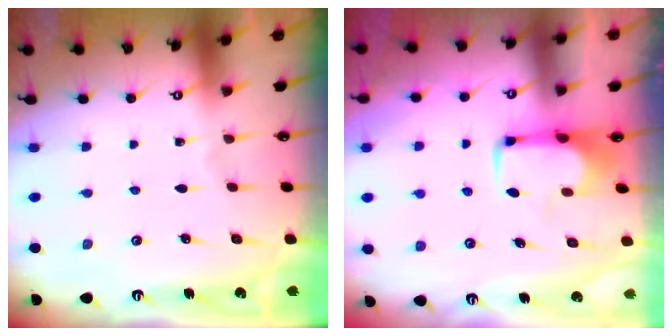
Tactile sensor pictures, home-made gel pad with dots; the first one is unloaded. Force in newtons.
{"total": 2.0, "press": 1.9, "slide": 0.4}